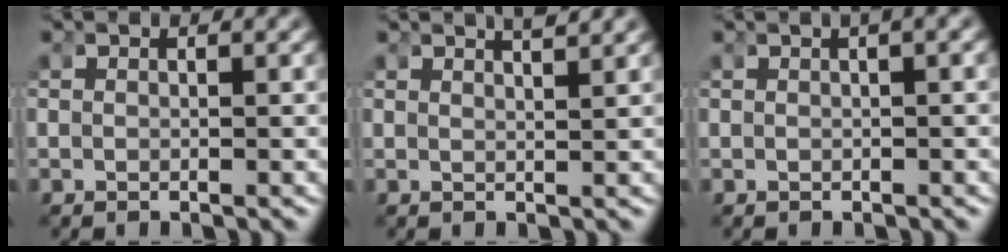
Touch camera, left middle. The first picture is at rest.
{"total": 2.0, "force": [1.7, -0.8, 0.7], "torque": [-0.009, -0.006, 0.036]}
{"total": 1.2, "force": [0.5, -0.2, 1.1], "torque": [-0.005, 0.014, 0.006]}